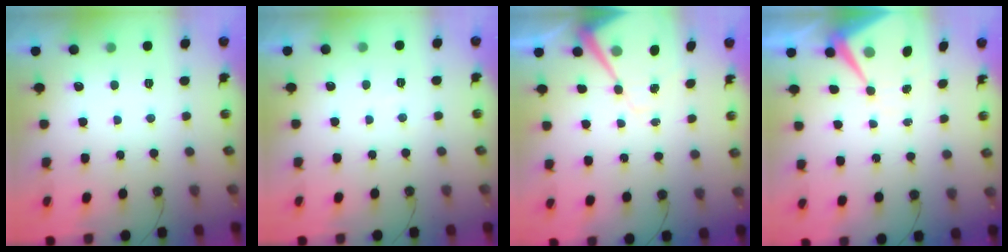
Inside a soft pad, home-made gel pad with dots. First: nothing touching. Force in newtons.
{"total": 2.9, "press": 2.9, "slide": 0.5}
{"total": 9.8, "press": 9.8, "slide": 0.7}
{"total": 9.4, "press": 9.4, "slide": 0.7}